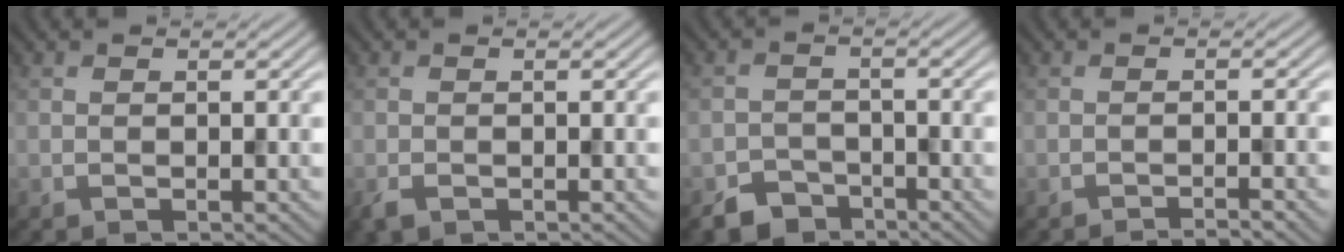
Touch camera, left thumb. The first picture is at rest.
{"total": 1.5, "force": [-0.7, 1.1, 0.8], "torque": [-0.024, -0.009, -0.016]}
{"total": 4.0, "force": [-3.1, 2.2, 1.1], "torque": [-0.015, -0.005, -0.060]}
{"total": 2.6, "force": [-1.9, 0.2, 1.7], "torque": [-0.015, 0.006, -0.035]}